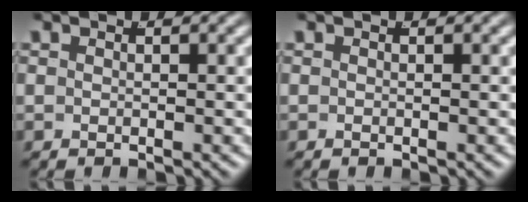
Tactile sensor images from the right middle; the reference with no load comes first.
{"total": 0.0}